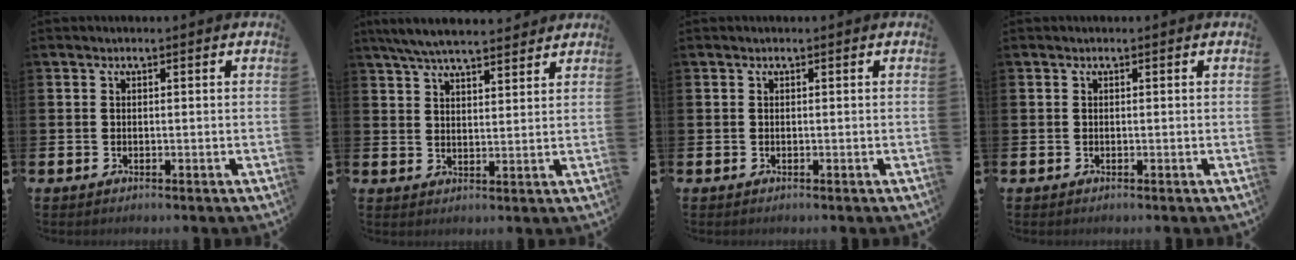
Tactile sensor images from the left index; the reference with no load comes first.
{"total": 6.1, "force": [5.8, 0.9, 1.8], "torque": [-0.050, -0.021, 0.106]}
{"total": 0.0}
{"total": 0.0}